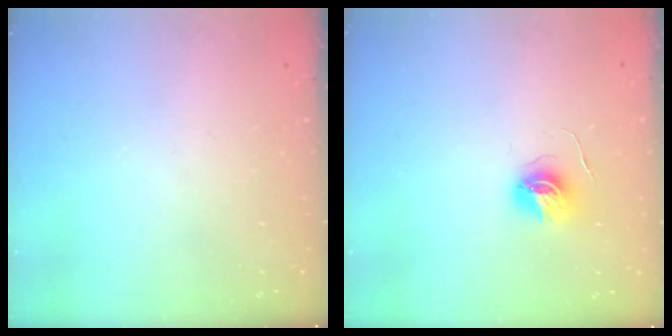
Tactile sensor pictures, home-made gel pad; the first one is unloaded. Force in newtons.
{"total": 5.9, "press": 5.9, "slide": 0.4}